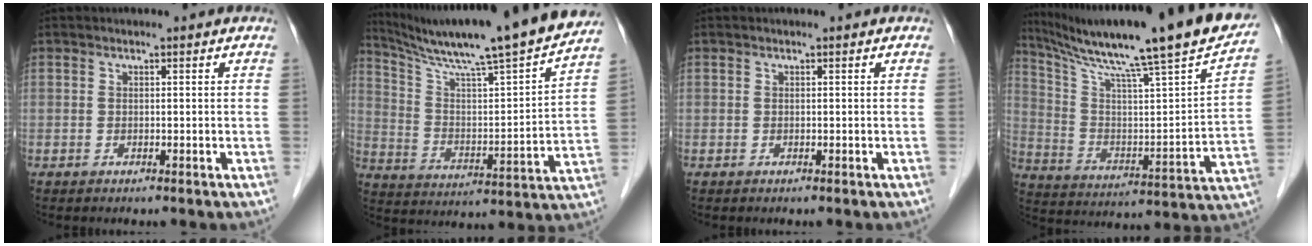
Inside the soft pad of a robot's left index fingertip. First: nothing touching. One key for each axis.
{"total": 22.9, "fx": 19.8, "fy": -1.1, "fz": 11.6, "tx": -0.197, "ty": -0.026, "tz": 0.297}
{"total": 0.0}
{"total": 27.7, "fx": 22.0, "fy": 0.3, "fz": 16.7, "tx": -0.281, "ty": -0.035, "tz": 0.323}